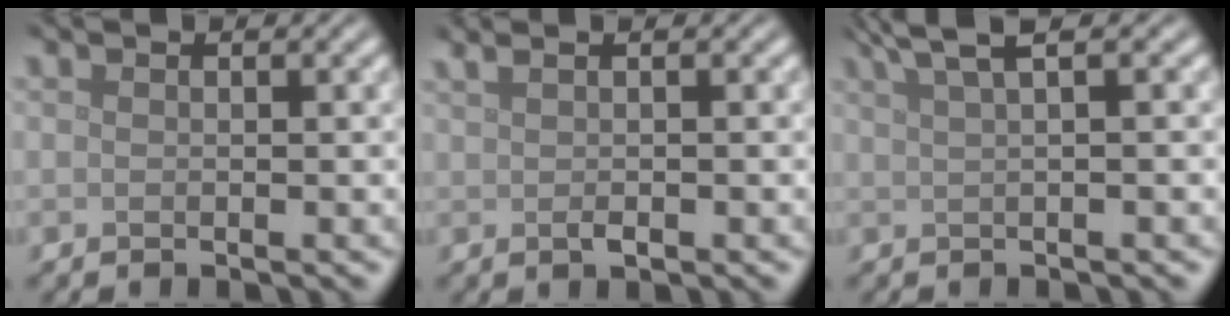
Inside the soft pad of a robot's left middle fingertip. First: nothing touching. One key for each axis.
{"total": 1.4, "fx": 0.4, "fy": 0.4, "fz": 1.3, "tx": -0.029, "ty": 0.004, "tz": 0.010}
{"total": 3.9, "fx": 2.5, "fy": 0.9, "fz": 2.9, "tx": -0.039, "ty": 0.011, "tz": 0.034}